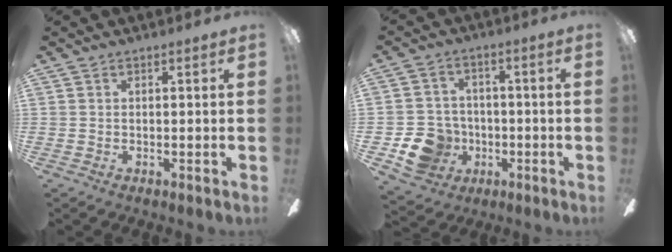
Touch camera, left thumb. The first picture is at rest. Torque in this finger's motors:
{"motor_torque": [0.02, 0.07, -0.09, 0.17, 0.03]}